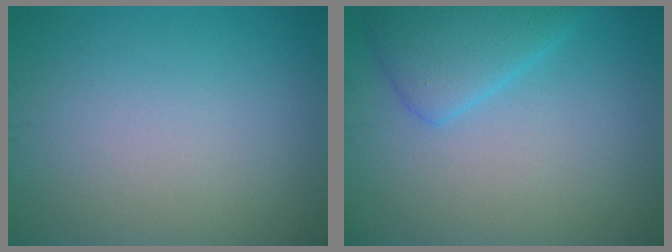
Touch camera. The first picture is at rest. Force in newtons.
{"total": 3.8, "press": 3.8, "slide": 0.3}